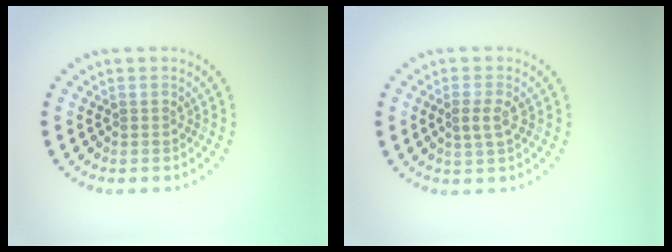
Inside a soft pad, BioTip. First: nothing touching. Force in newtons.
{"total": 1.8, "press": 1.7, "slide": 0.5}